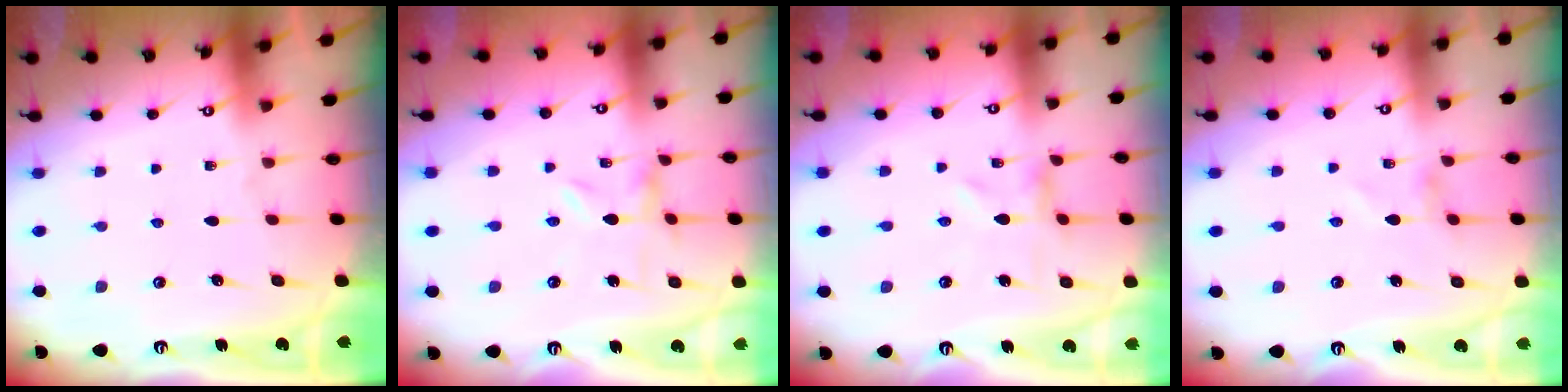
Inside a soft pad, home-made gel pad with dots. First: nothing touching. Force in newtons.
{"total": 0.0}
{"total": 0.0}
{"total": 0.0}